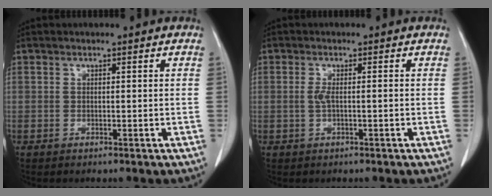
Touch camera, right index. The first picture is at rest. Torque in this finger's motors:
{"motor_torque": [-0.04, 0.00, 0.02, 0.01]}